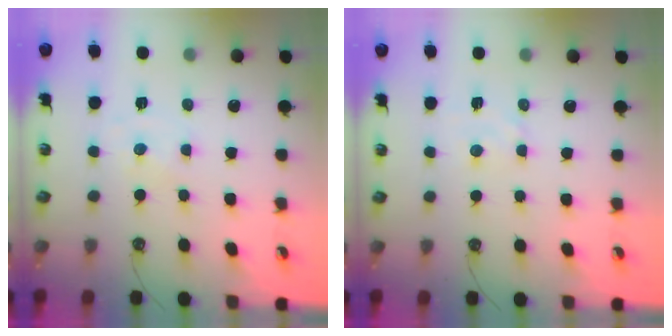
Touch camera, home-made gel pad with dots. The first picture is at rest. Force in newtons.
{"total": 2.3, "press": 2.3, "slide": 0.4}